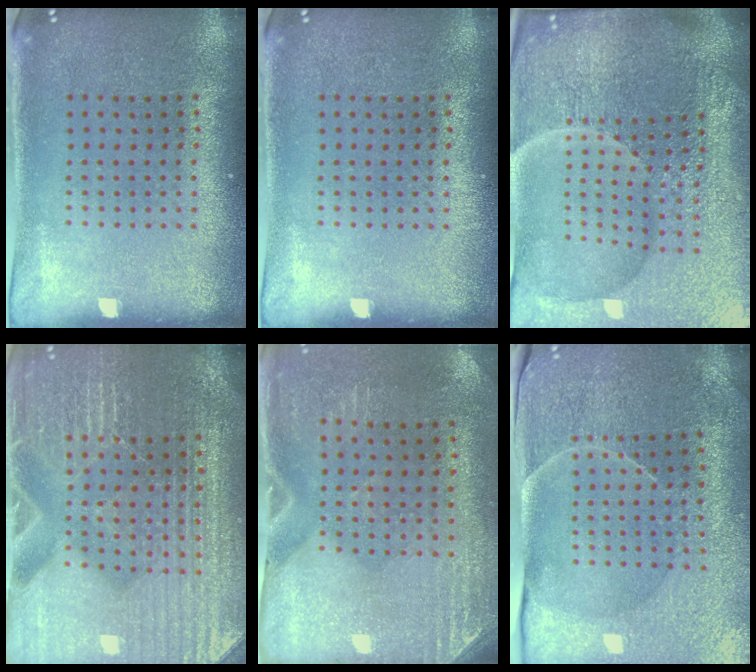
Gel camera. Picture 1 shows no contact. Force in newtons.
{"total": 0.0}
{"total": 6.6, "press": 5.9, "slide": 2.9}
{"total": 4.9, "press": 4.6, "slide": 1.5}
{"total": 3.0, "press": 2.6, "slide": 1.5}
{"total": 3.8, "press": 3.7, "slide": 0.7}